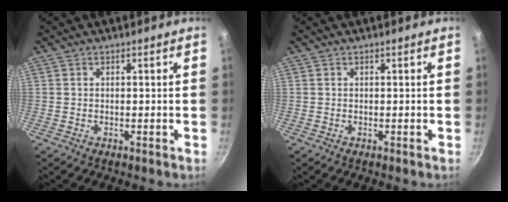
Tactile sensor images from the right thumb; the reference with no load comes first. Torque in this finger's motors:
{"motor_torque": [0.00, 0.00, 0.04, -0.03, 0.03]}